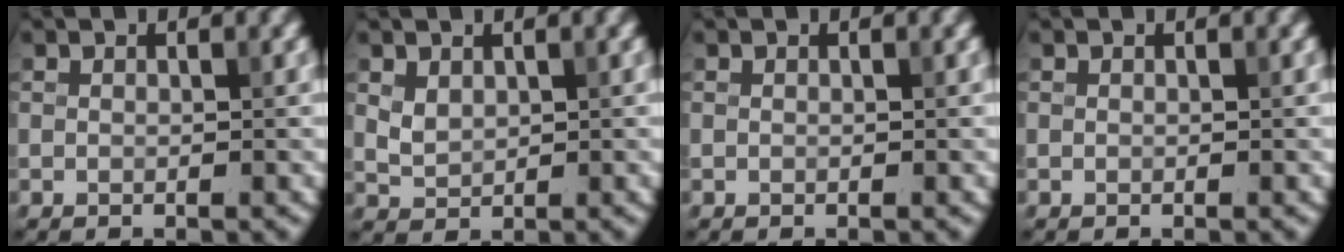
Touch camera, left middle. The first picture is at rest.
{"total": 1.6, "force": [0.7, 1.1, 0.9], "torque": [-0.021, 0.000, 0.023]}
{"total": 0.0}
{"total": 0.0}